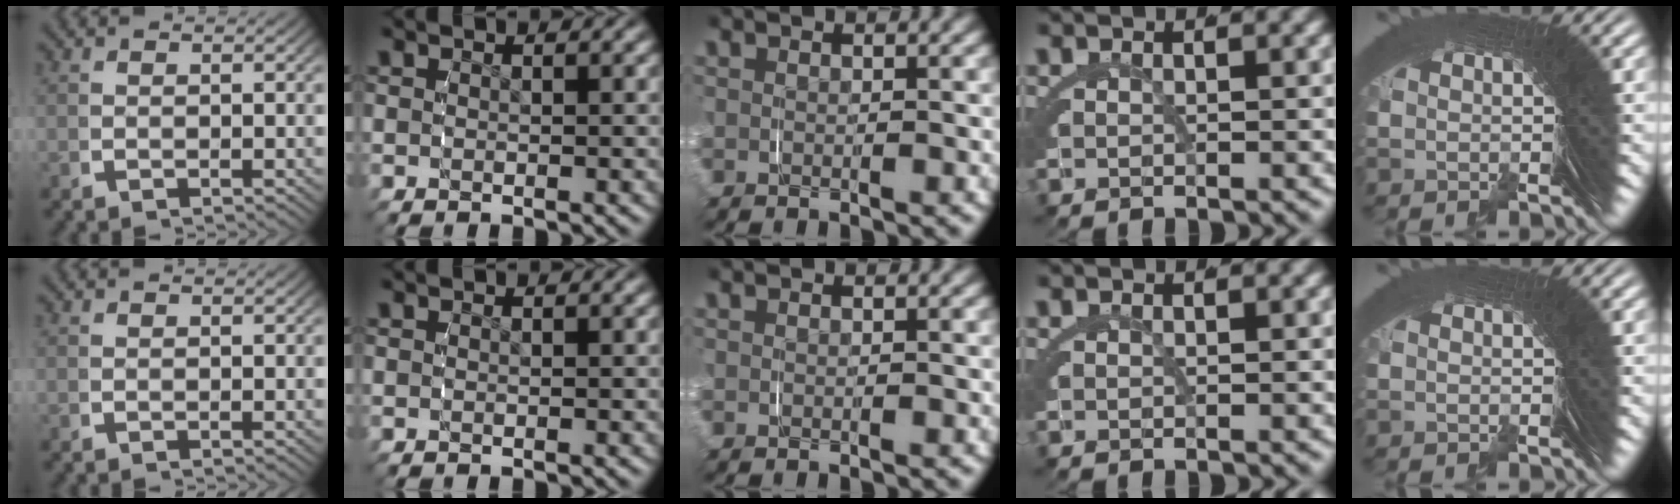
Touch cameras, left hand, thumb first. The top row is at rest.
{}